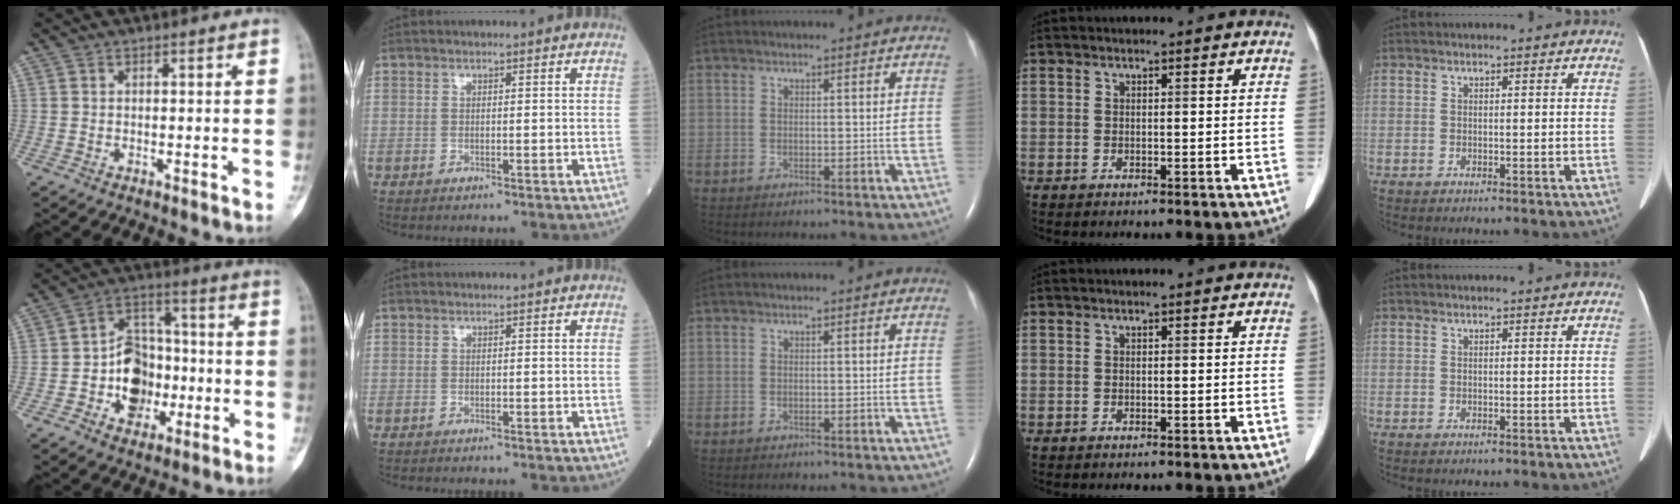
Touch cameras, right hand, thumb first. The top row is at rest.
{"thumb": {"total": 12.2, "force": [-2.9, 9.5, 7.2], "torque": [-0.070, 0.039, -0.051]}}